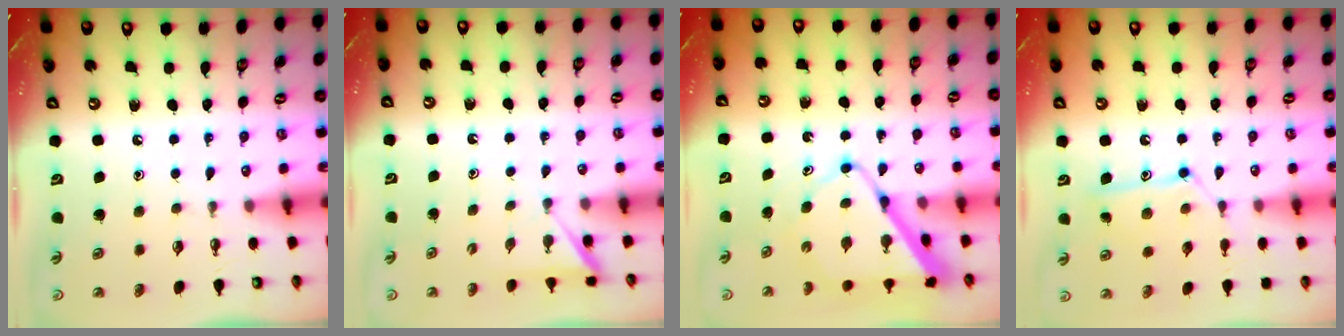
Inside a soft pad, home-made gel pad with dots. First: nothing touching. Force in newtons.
{"total": 2.7, "press": 2.7, "slide": 0.2}
{"total": 10.2, "press": 10.2, "slide": 0.7}
{"total": 11.3, "press": 11.3, "slide": 0.1}